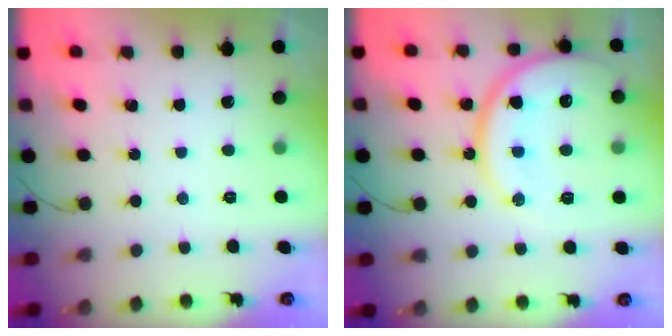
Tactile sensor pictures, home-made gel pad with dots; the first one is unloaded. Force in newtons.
{"total": 17.8, "press": 17.7, "slide": 1.4}